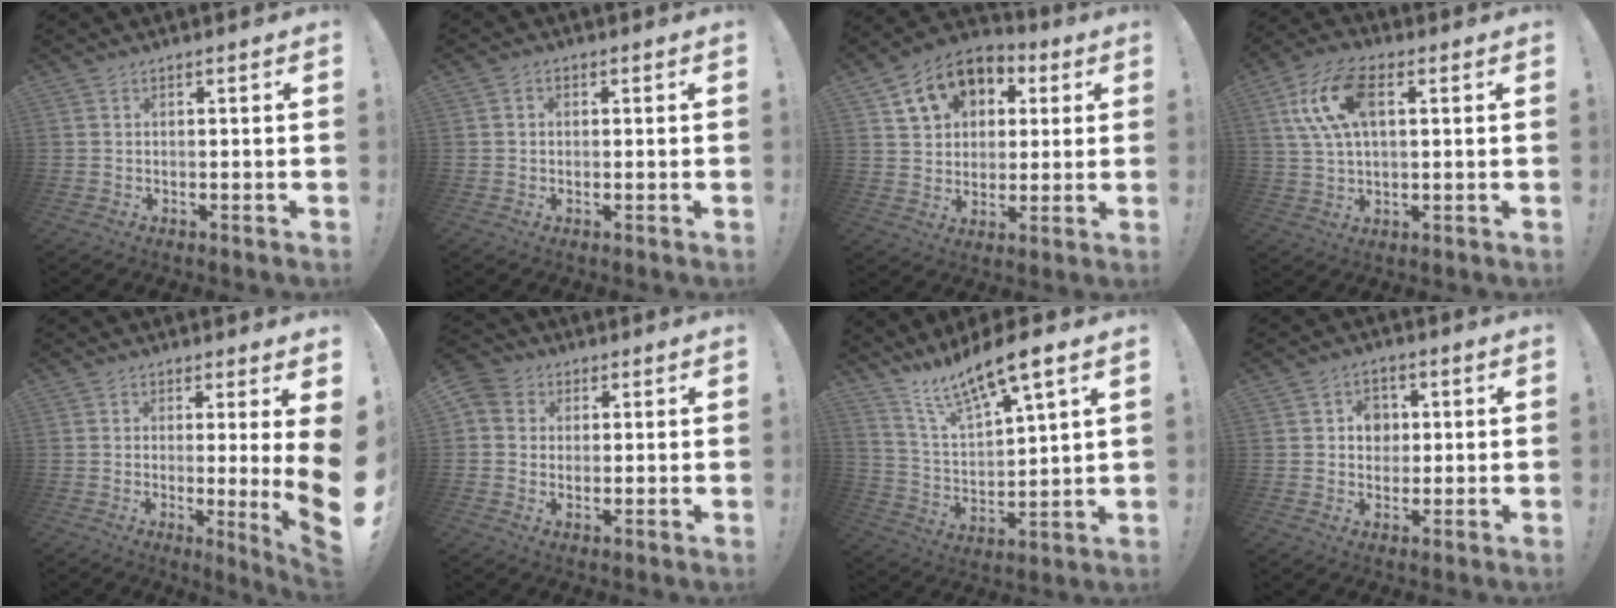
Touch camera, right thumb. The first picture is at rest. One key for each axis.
{"total": 1.5, "fx": -0.2, "fy": 1.3, "fz": 0.7, "tx": -0.013, "ty": 0.005, "tz": -0.004}
{"total": 12.8, "fx": 5.5, "fy": 10.0, "fz": 5.8, "tx": -0.080, "ty": -0.020, "tz": 0.105}
{"total": 13.9, "fx": 4.1, "fy": 7.5, "fz": 11.0, "tx": -0.220, "ty": 0.002, "tz": 0.077}
{"total": 7.2, "fx": 1.1, "fy": -0.9, "fz": 7.1, "tx": -0.093, "ty": -0.038, "tz": 0.015}
{"total": 5.0, "fx": 1.2, "fy": 4.5, "fz": 1.7, "tx": -0.026, "ty": 0.001, "tz": 0.023}
{"total": 12.0, "fx": 10.4, "fy": 1.3, "fz": 5.9, "tx": -0.119, "ty": -0.081, "tz": 0.178}
{"total": 6.1, "fx": 1.1, "fy": 5.6, "fz": 2.3, "tx": -0.025, "ty": -0.002, "tz": 0.019}